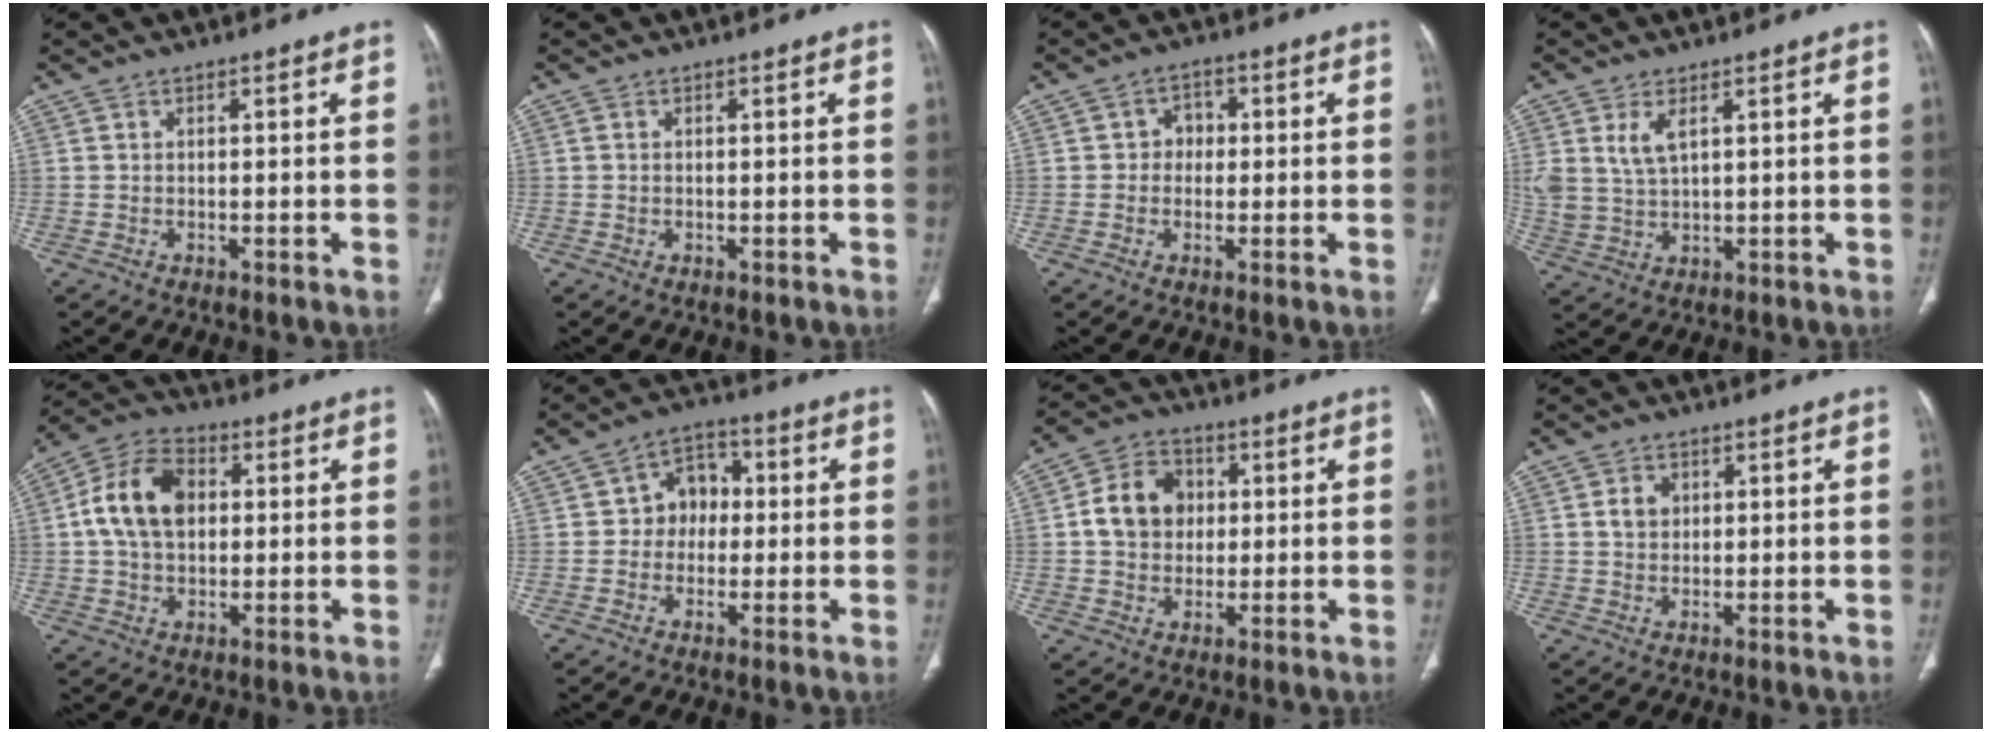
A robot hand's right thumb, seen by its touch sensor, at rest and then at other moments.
{"total": 0.5, "force": [0.0, 0.4, 0.3], "torque": [-0.012, -0.002, 0.002]}
{"total": 3.5, "force": [0.2, 3.1, 1.7], "torque": [0.001, 0.009, -0.006]}
{"total": 5.3, "force": [2.4, 2.5, 4.1], "torque": [-0.089, -0.011, 0.060]}
{"total": 12.4, "force": [1.6, 8.5, 8.9], "torque": [-0.155, 0.020, 0.022]}
{"total": 7.3, "force": [0.3, 6.0, 4.1], "torque": [-0.026, 0.020, -0.005]}
{"total": 10.3, "force": [1.1, 8.4, 5.7], "torque": [-0.075, 0.011, 0.013]}
{"total": 3.2, "force": [0.8, 2.6, 1.7], "torque": [-0.018, 0.001, 0.015]}